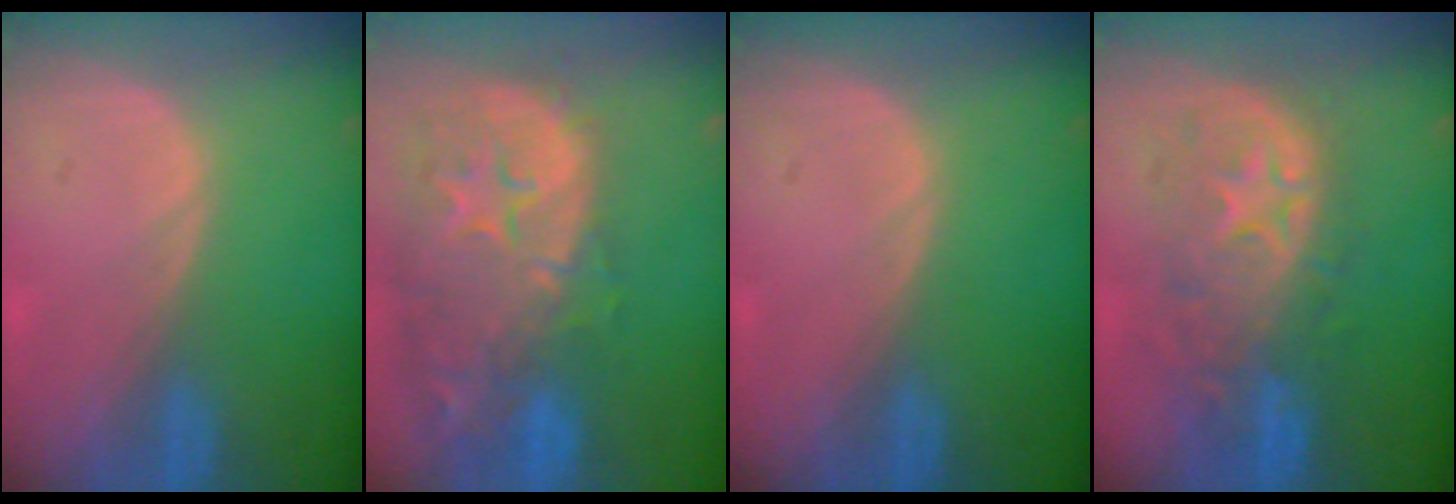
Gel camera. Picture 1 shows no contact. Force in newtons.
{"total": 14.9, "press": 12.0, "slide": 8.9}
{"total": 0.0}
{"total": 9.9, "press": 9.2, "slide": 3.5}